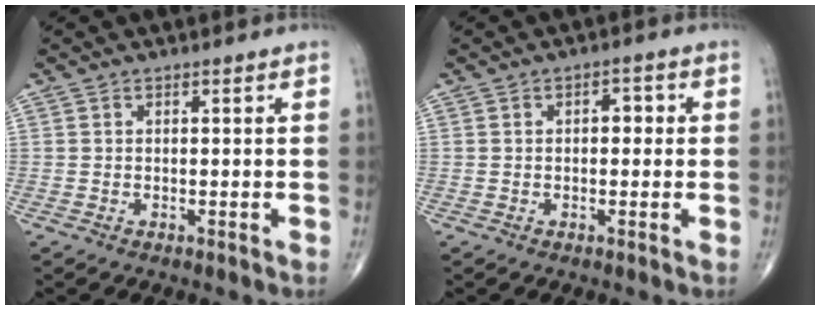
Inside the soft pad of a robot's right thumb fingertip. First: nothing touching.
{"total": 2.6, "force": [0.2, 1.6, 2.1], "torque": [-0.016, 0.010, -0.003]}